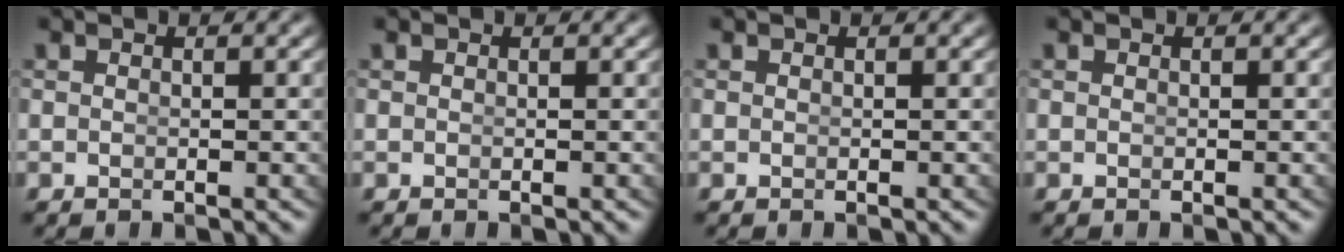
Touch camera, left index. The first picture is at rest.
{"total": 0.0}
{"total": 0.0}
{"total": 0.0}